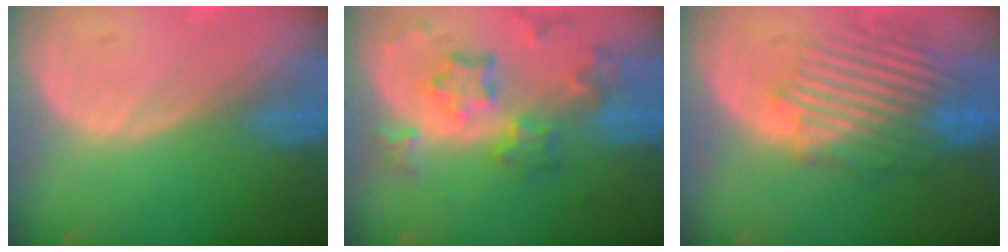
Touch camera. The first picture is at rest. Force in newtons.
{"total": 8.7, "press": 7.6, "slide": 4.2}
{"total": 10.2, "press": 9.7, "slide": 3.4}